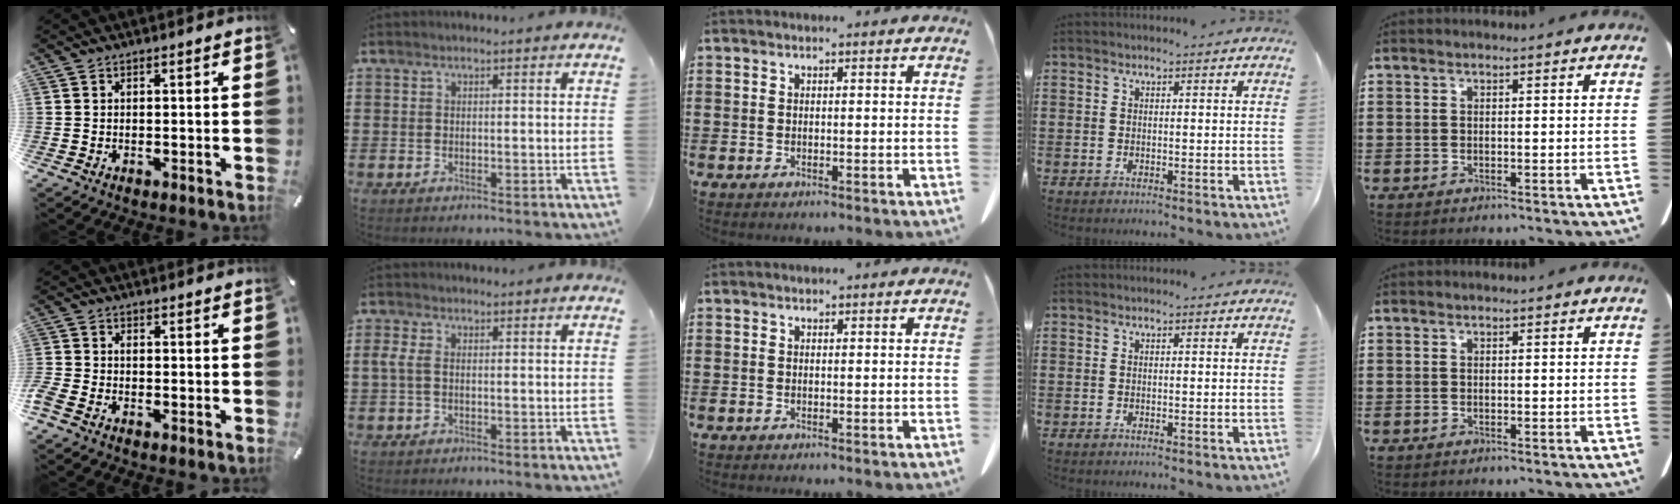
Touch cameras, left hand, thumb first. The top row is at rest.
{"thumb": {"total": 1.8, "force": [-1.5, 0.6, 0.8], "torque": [-0.020, 0.003, -0.030]}, "index": {"total": 2.6, "force": [-0.2, 1.4, 2.2], "torque": [-0.066, -0.004, -0.011]}}